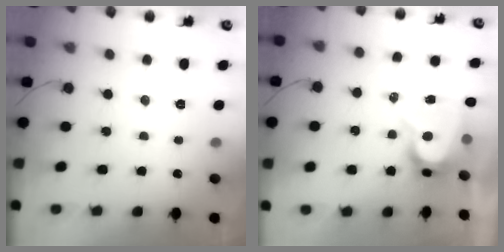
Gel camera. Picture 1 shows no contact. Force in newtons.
{"total": 8.5, "press": 8.5, "slide": 0.6}